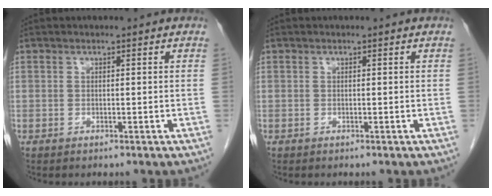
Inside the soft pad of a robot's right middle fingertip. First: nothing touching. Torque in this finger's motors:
{"motor_torque": [0.19, -0.01, 0.01, 0.00]}